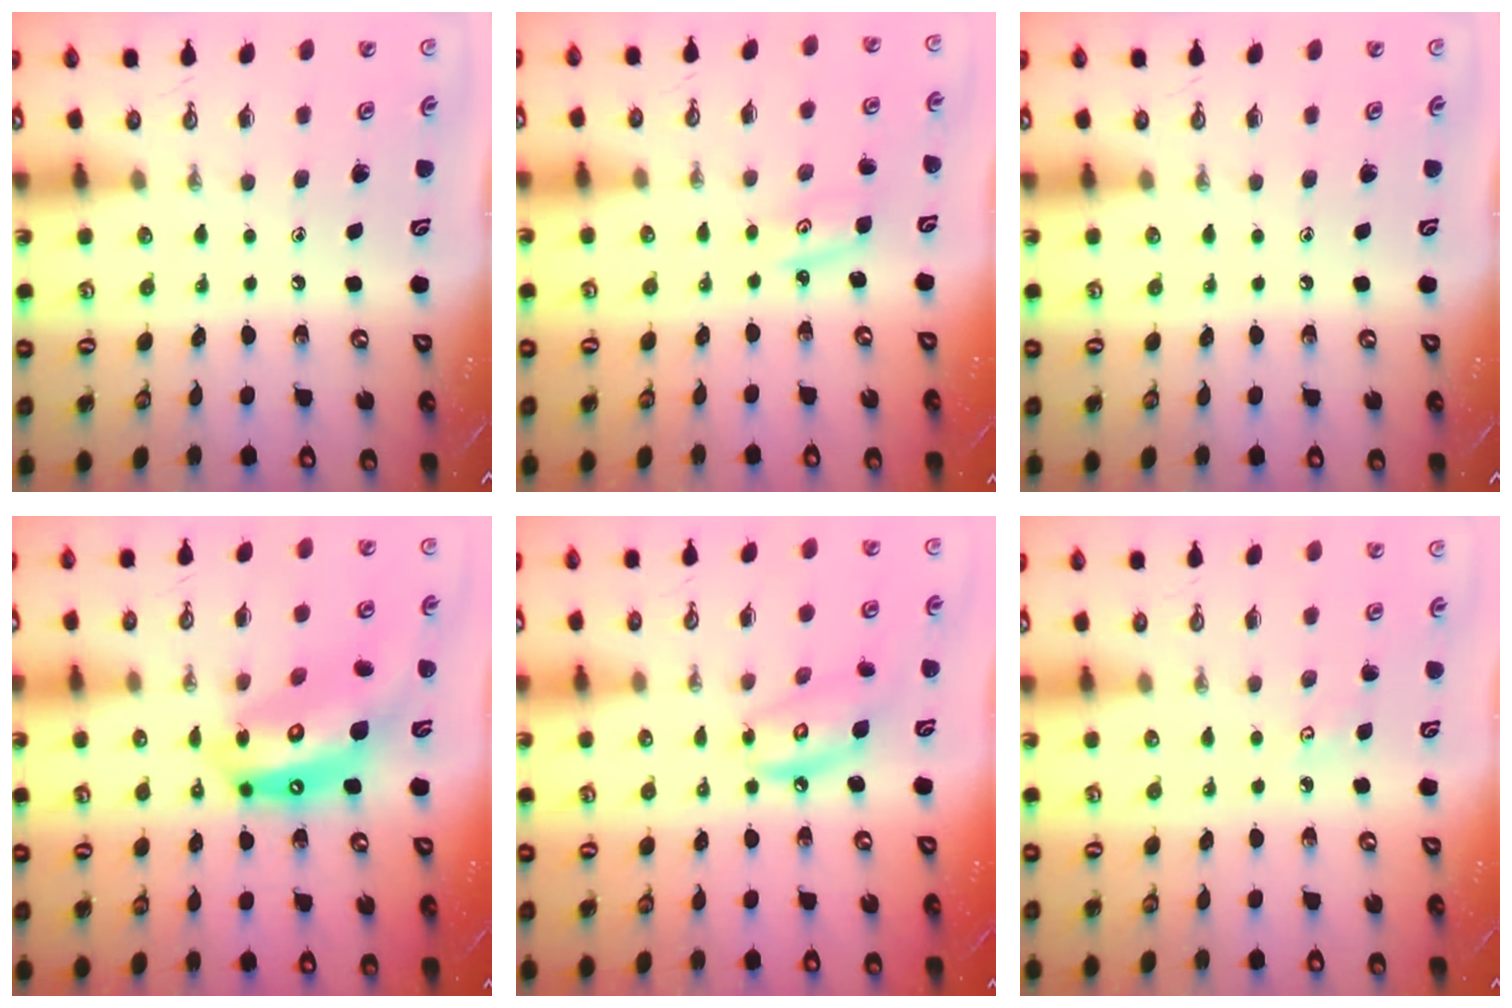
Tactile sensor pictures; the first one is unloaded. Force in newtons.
{"total": 2.7, "press": 2.7, "slide": 0.3}
{"total": 0.0}
{"total": 17.3, "press": 17.2, "slide": 2.0}
{"total": 9.4, "press": 9.4, "slide": 0.8}
{"total": 2.8, "press": 2.8, "slide": 0.3}